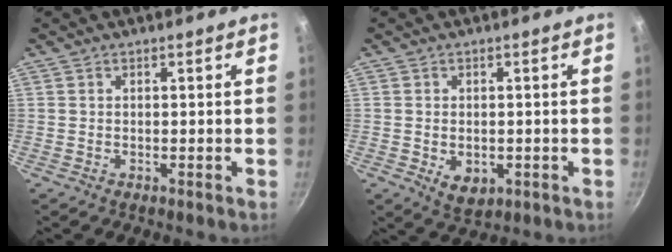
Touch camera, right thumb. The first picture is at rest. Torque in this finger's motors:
{"motor_torque": [-0.44, 0.13, 0.39, 0.31, 0.12]}